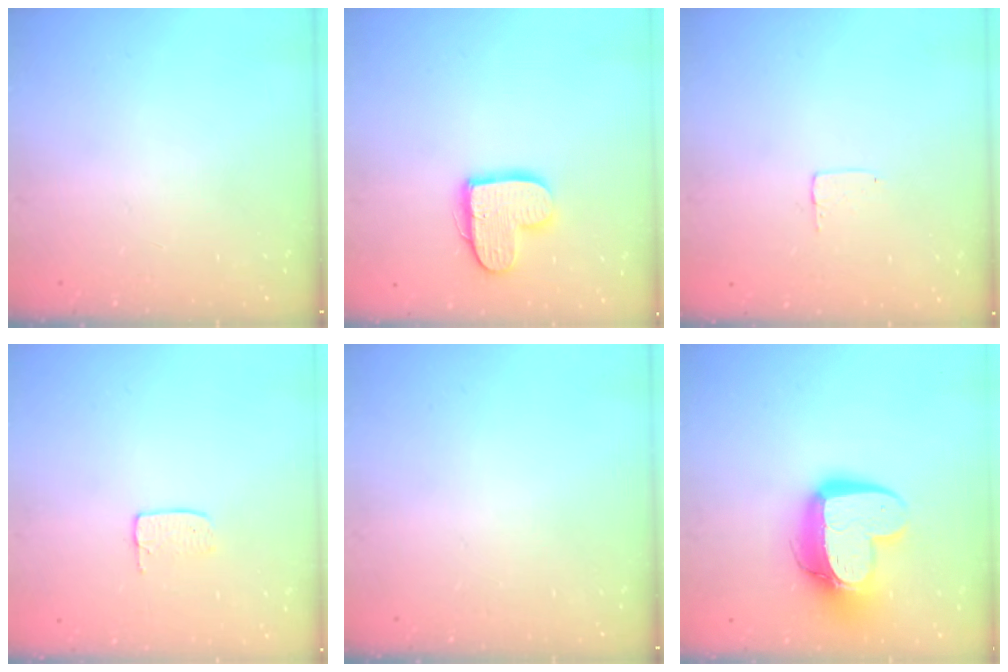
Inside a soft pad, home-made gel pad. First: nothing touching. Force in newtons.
{"total": 13.4, "press": 13.3, "slide": 1.2}
{"total": 3.5, "press": 3.5, "slide": 0.2}
{"total": 3.5, "press": 3.5, "slide": 0.2}
{"total": 0.0}
{"total": 14.9, "press": 14.9, "slide": 1.4}